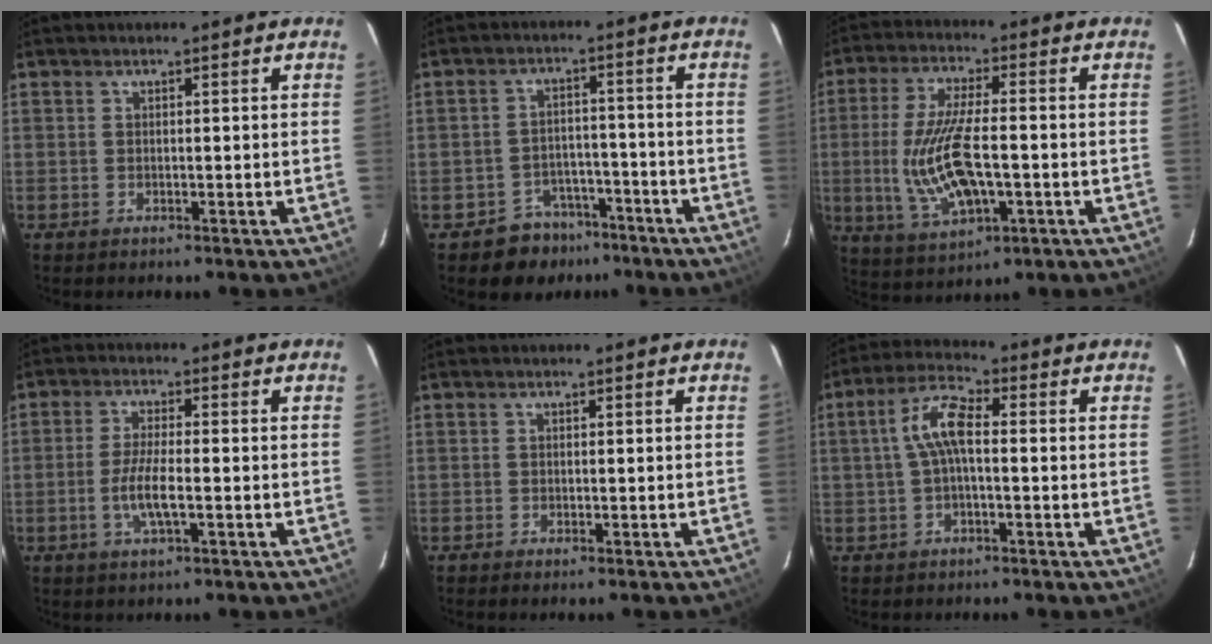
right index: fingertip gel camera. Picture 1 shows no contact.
{"total": 7.2, "force": [-5.1, 5.1, 0.4], "torque": [-0.017, 0.032, -0.067]}
{"total": 14.3, "force": [-2.7, 5.2, 13.0], "torque": [-0.265, -0.010, -0.040]}
{"total": 5.5, "force": [-1.6, 0.9, 5.2], "torque": [-0.105, -0.006, -0.033]}
{"total": 0.6, "force": [-0.6, 0.1, 0.3], "torque": [-0.007, 0.000, -0.010]}
{"total": 6.6, "force": [-0.1, 2.2, 6.2], "torque": [-0.133, 0.021, -0.002]}